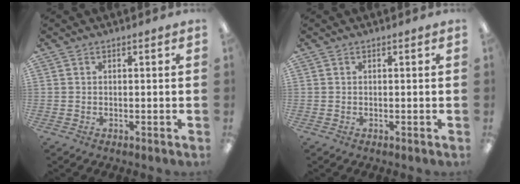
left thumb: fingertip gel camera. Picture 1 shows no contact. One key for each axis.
{"total": 0.0}